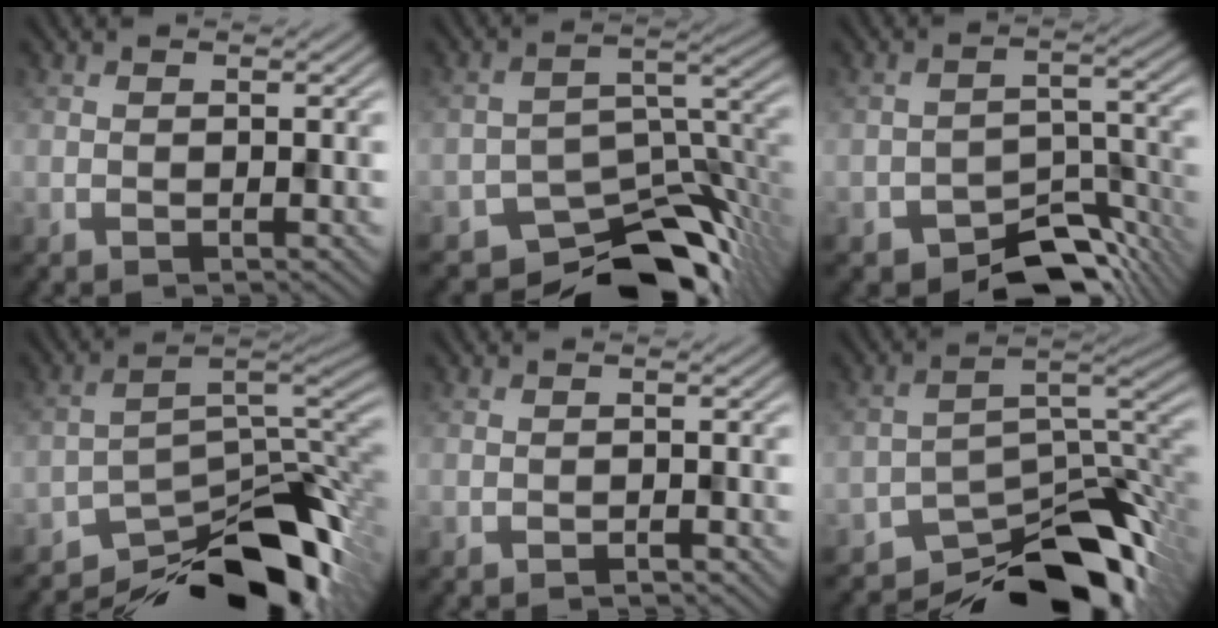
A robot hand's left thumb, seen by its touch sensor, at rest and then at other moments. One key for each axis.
{"total": 12.2, "fx": -9.5, "fy": 4.8, "fz": 5.9, "tx": -0.076, "ty": -0.014, "tz": -0.147}
{"total": 8.9, "fx": -6.6, "fy": 4.2, "fz": 4.1, "tx": -0.049, "ty": -0.016, "tz": -0.108}
{"total": 15.7, "fx": -11.7, "fy": 5.2, "fz": 9.1, "tx": -0.159, "ty": -0.014, "tz": -0.181}
{"total": 0.8, "fx": -0.8, "fy": 0.0, "fz": 0.2, "tx": -0.002, "ty": 0.001, "tz": -0.016}
{"total": 14.6, "fx": -11.4, "fy": 5.1, "fz": 7.6, "tx": -0.126, "ty": -0.018, "tz": -0.175}